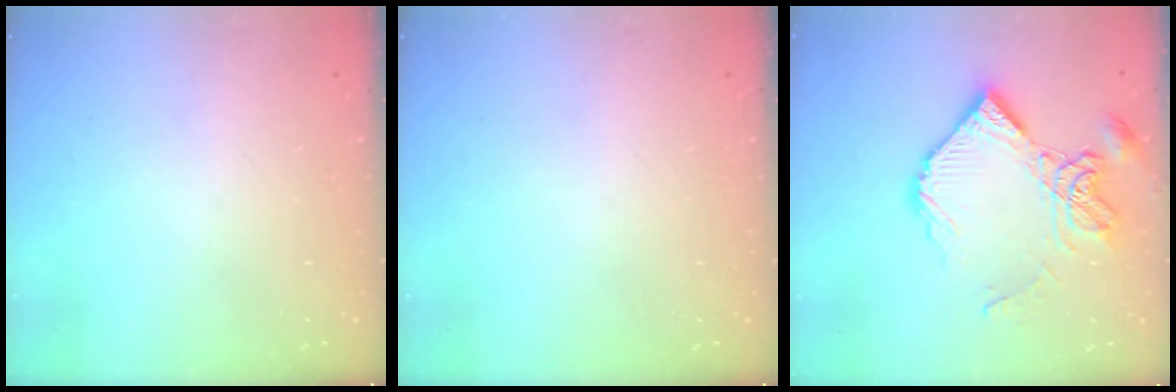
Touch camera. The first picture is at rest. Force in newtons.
{"total": 0.0}
{"total": 15.8, "press": 15.7, "slide": 1.5}